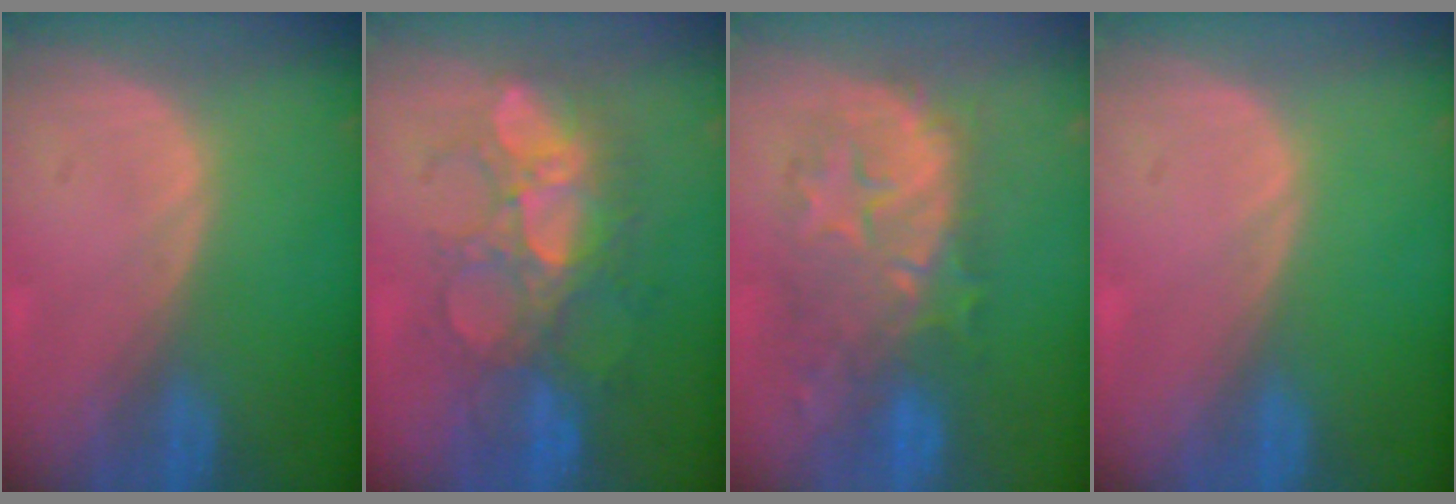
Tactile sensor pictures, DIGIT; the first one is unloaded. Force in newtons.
{"total": 9.1, "press": 9.0, "slide": 1.8}
{"total": 9.6, "press": 9.4, "slide": 2.2}
{"total": 0.0}